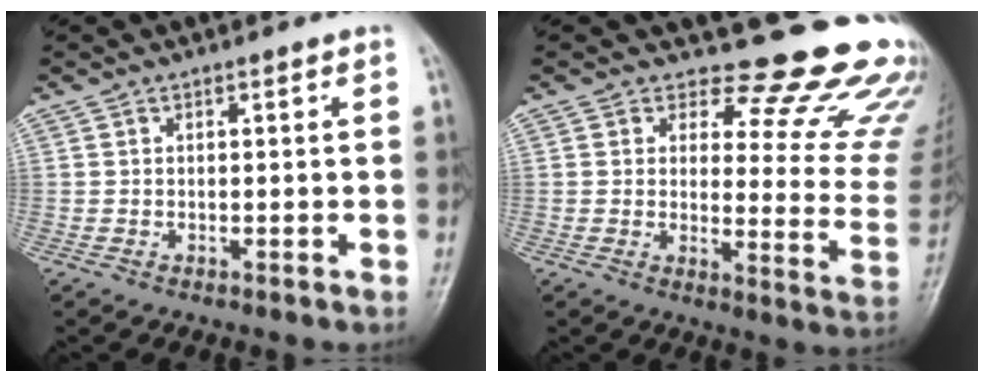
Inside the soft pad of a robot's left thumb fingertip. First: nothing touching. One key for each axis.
{"total": 18.1, "fx": 15.7, "fy": 6.3, "fz": 6.4, "tx": -0.020, "ty": -0.148, "tz": 0.167}